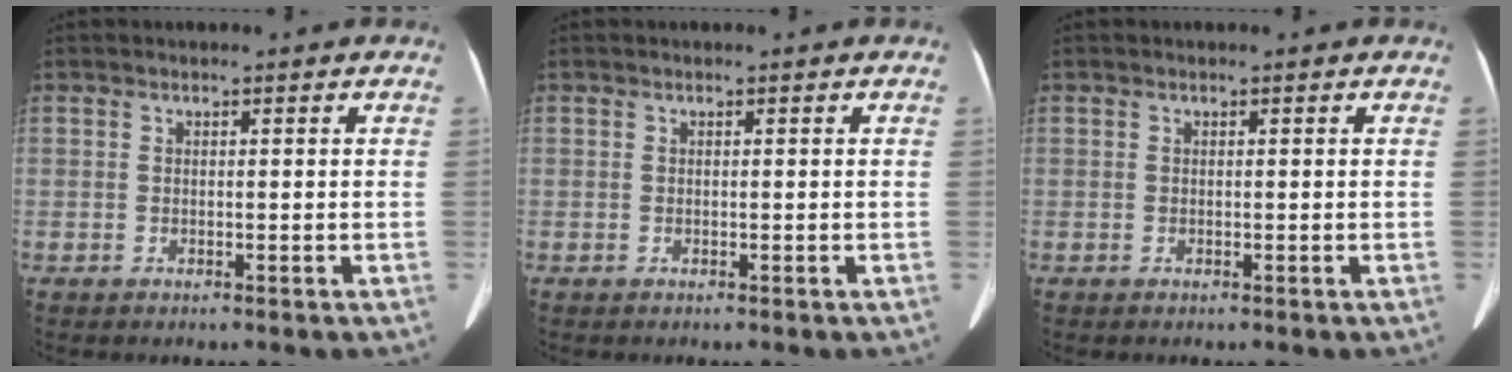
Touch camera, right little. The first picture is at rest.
{"total": 0.0}
{"total": 0.0}